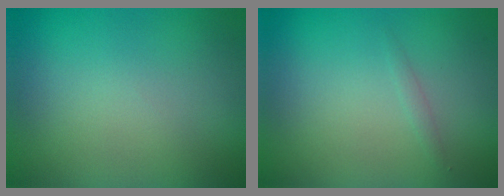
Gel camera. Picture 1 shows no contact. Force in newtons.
{"total": 0.6, "press": 0.6, "slide": 0.0}